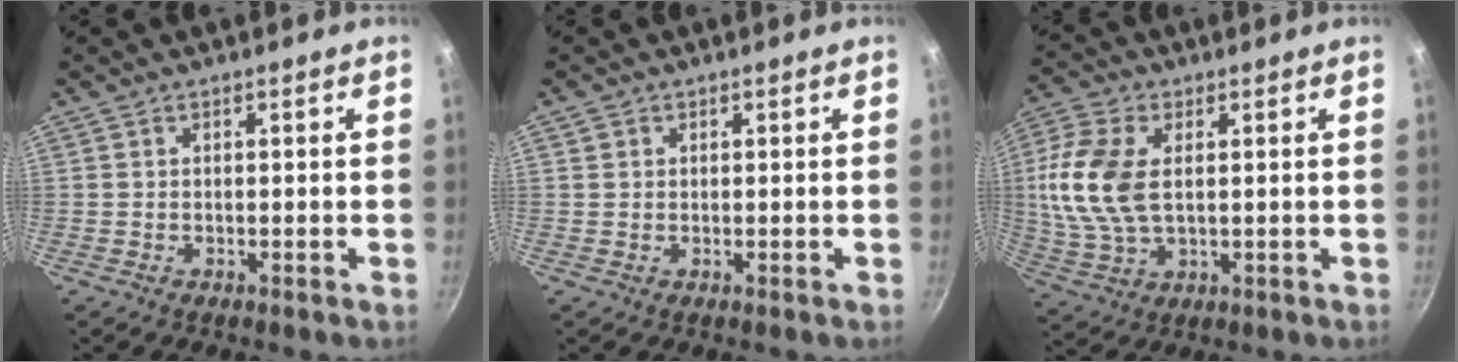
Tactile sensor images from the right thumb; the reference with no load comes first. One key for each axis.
{"total": 1.0, "fx": 0.3, "fy": 0.9, "fz": 0.2, "tx": 0.002, "ty": 0.002, "tz": 0.002}
{"total": 13.1, "fx": 1.8, "fy": 7.7, "fz": 10.5, "tx": -0.217, "ty": 0.000, "tz": 0.032}